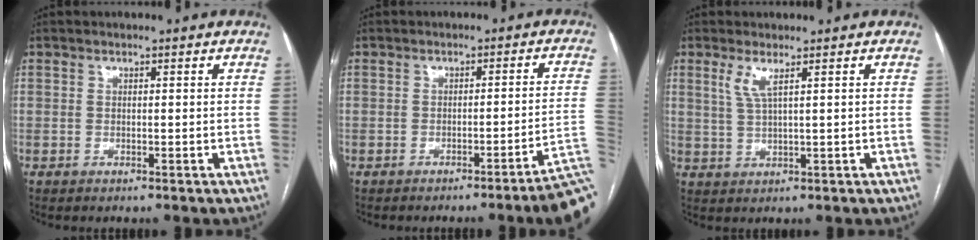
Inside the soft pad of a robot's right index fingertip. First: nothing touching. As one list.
[{"total": 8.6, "force": [-6.1, -1.6, 5.9], "torque": [-0.030, 0.016, -0.076]}, {"total": 3.0, "force": [1.5, 0.0, 2.6], "torque": [-0.062, -0.001, 0.035]}]